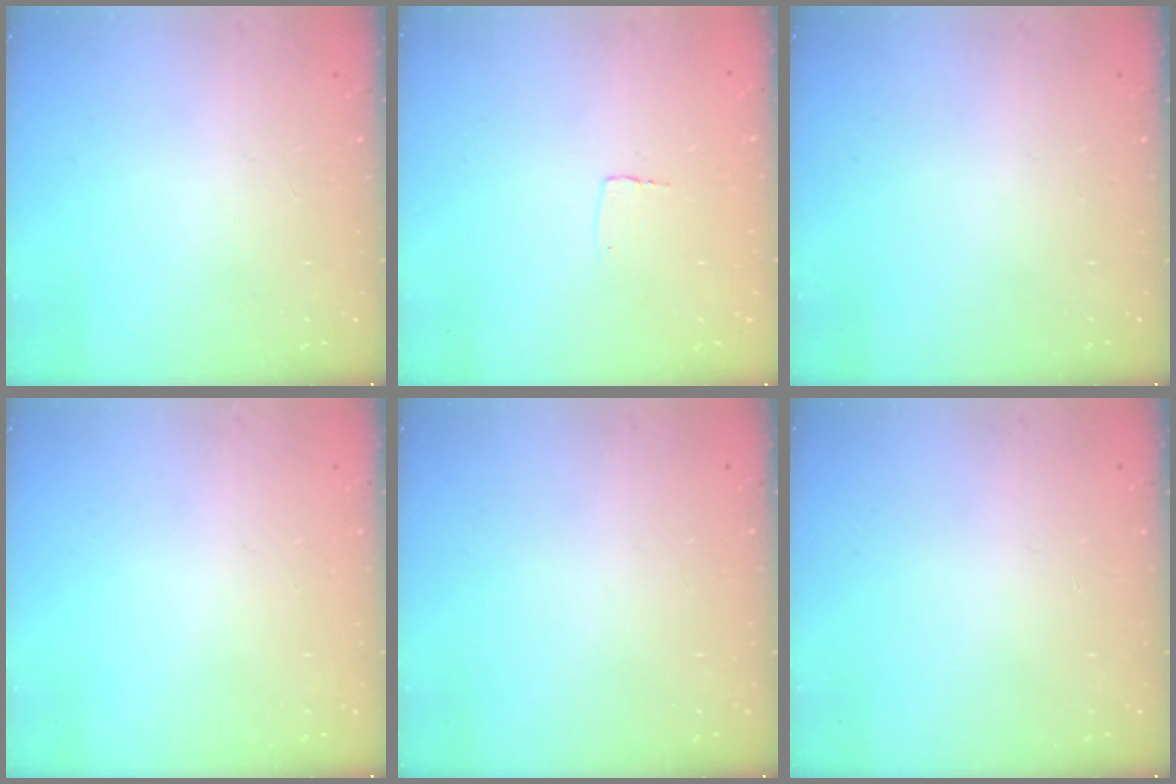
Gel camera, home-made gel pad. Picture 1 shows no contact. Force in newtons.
{"total": 2.6, "press": 2.6, "slide": 0.1}
{"total": 0.0}
{"total": 0.0}
{"total": 0.0}
{"total": 0.0}